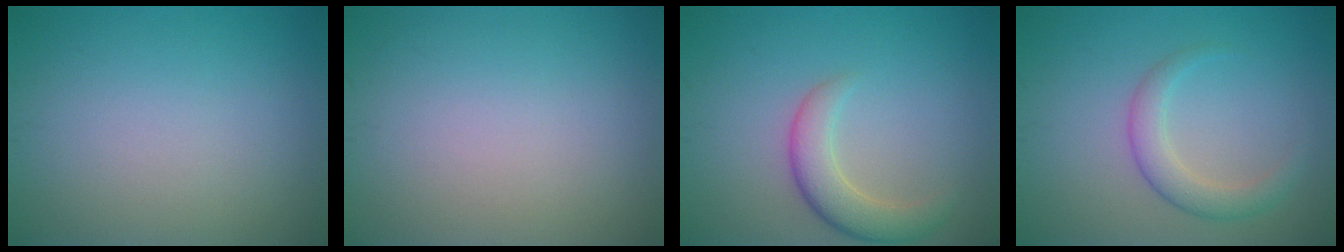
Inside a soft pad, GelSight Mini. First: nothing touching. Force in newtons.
{"total": 0.0}
{"total": 3.7, "press": 3.6, "slide": 0.4}
{"total": 2.8, "press": 2.8, "slide": 0.1}